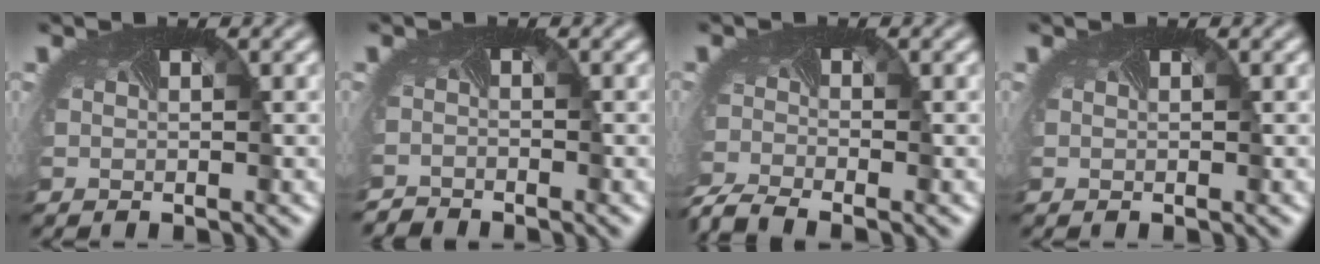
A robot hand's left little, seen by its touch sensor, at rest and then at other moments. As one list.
[{"total": 2.0, "force": [-1.9, -0.4, -0.7], "torque": [0.001, -0.017, -0.041]}, {"total": 4.3, "force": [-3.9, 0.7, 1.5], "torque": [-0.042, -0.028, -0.082]}, {"total": 0.0}]